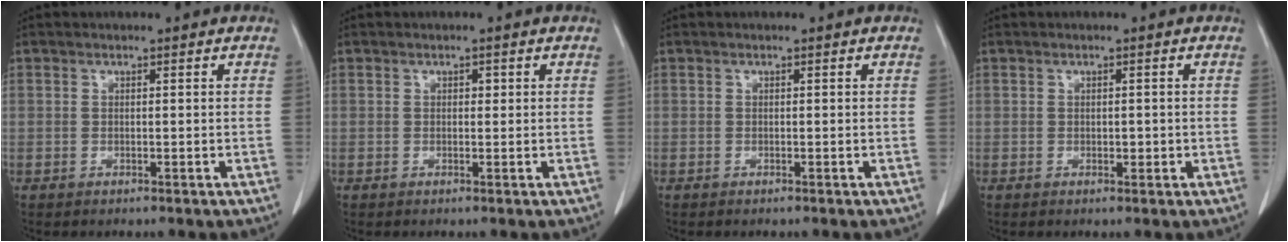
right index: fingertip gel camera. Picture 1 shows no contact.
{"total": 0.7, "force": [0.2, 0.5, 0.5], "torque": [-0.005, 0.002, 0.002]}
{"total": 0.0}
{"total": 1.0, "force": [-0.1, 0.7, 0.7], "torque": [-0.006, 0.001, 0.001]}